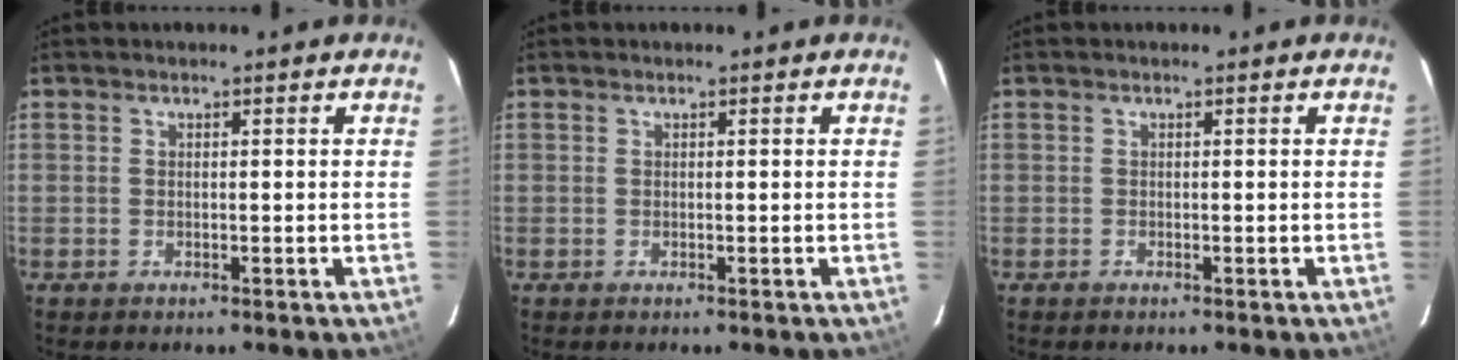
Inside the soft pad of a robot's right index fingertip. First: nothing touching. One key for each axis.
{"total": 0.0}
{"total": 0.0}